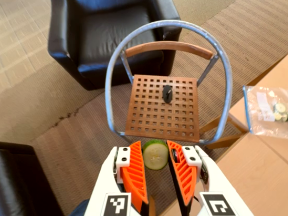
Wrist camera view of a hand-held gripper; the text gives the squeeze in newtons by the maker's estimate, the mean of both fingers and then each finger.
{"total": 8.3, "left": 8.2, "right": 8.4}